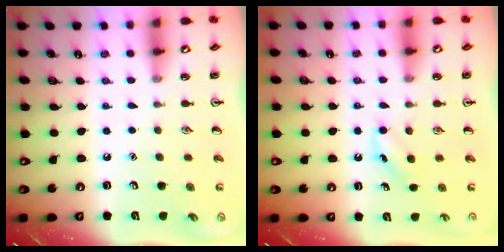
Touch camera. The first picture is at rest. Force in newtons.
{"total": 3.9, "press": 3.6, "slide": 1.5}